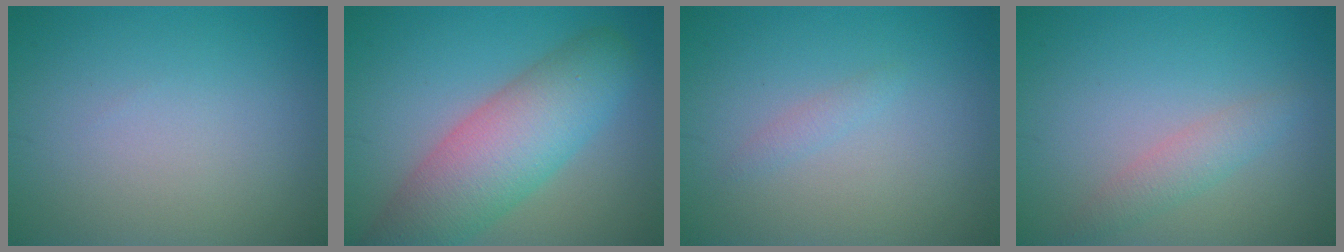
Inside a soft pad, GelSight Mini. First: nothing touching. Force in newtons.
{"total": 8.3, "press": 8.3, "slide": 0.5}
{"total": 0.9, "press": 0.8, "slide": 0.1}
{"total": 2.0, "press": 2.0, "slide": 0.1}